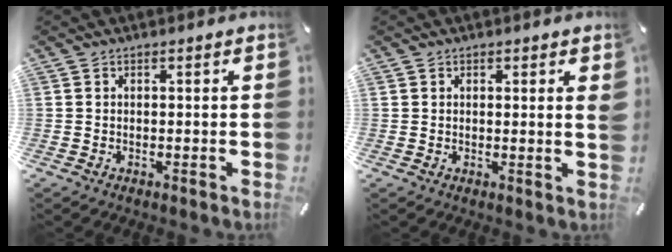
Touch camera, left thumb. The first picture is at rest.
{"total": 1.4, "force": [0.6, 0.4, 1.2], "torque": [-0.008, -0.005, 0.007]}